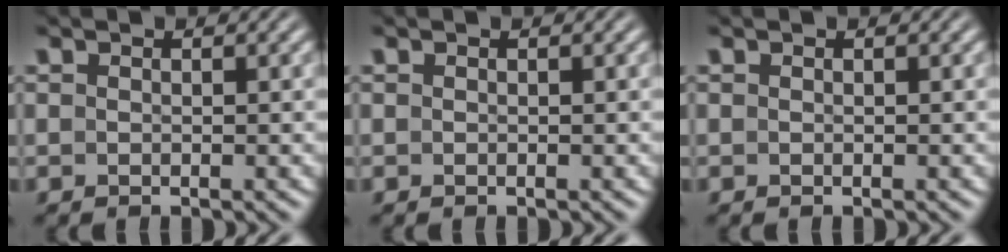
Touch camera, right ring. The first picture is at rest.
{"total": 0.0}
{"total": 0.0}